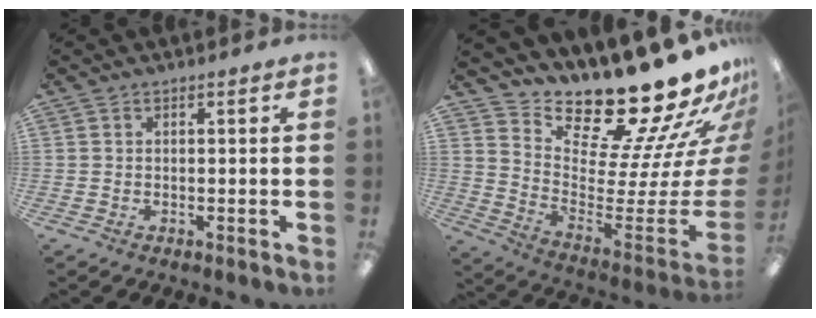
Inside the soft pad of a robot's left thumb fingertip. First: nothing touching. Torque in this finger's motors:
{"motor_torque": [1.20, 0.35, 0.92, -1.86, 0.03]}